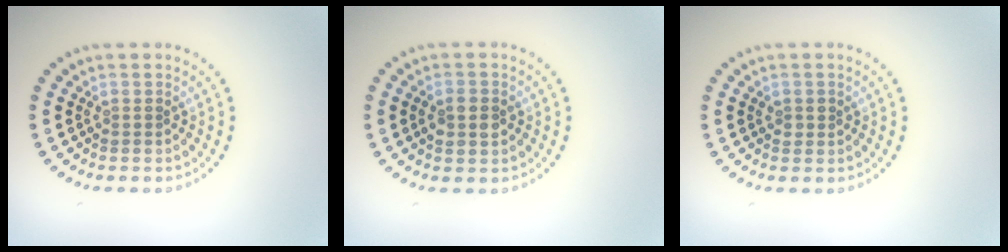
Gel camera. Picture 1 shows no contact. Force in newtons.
{"total": 2.8, "press": 2.8, "slide": 0.1}
{"total": 0.9, "press": 0.8, "slide": 0.1}